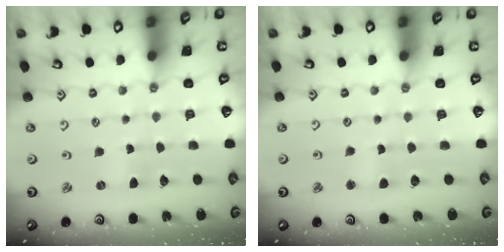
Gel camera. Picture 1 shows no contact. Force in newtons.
{"total": 2.2, "press": 2.2, "slide": 0.3}